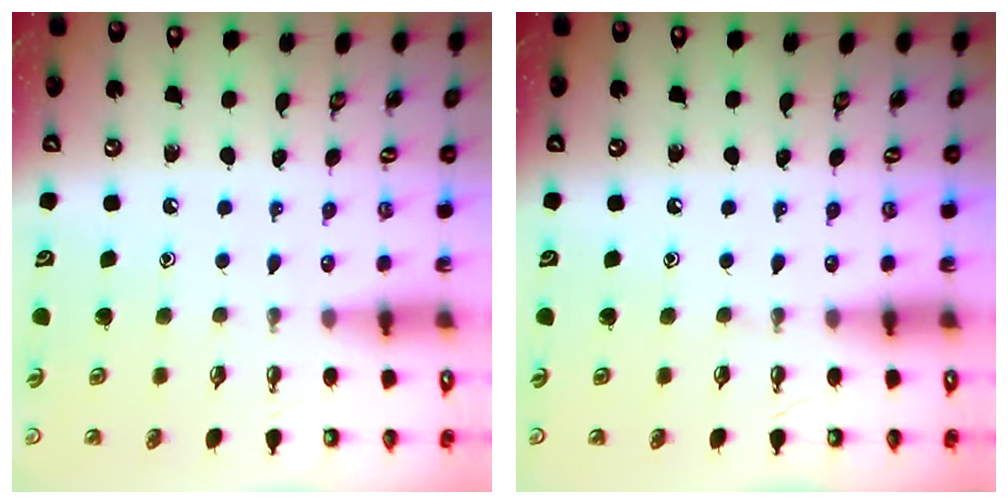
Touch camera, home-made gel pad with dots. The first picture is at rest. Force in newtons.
{"total": 0.0}